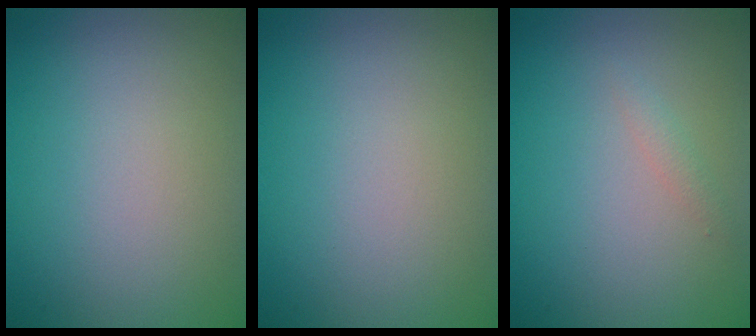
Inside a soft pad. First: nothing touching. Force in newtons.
{"total": 0.0}
{"total": 0.8, "press": 0.8, "slide": 0.1}